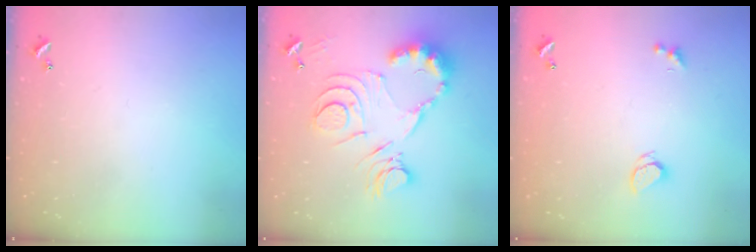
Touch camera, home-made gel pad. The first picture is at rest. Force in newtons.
{"total": 15.2, "press": 15.2, "slide": 1.1}
{"total": 1.8, "press": 1.7, "slide": 0.3}